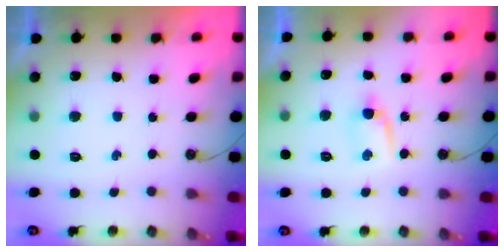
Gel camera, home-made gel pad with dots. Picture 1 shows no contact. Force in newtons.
{"total": 3.7, "press": 3.7, "slide": 0.4}